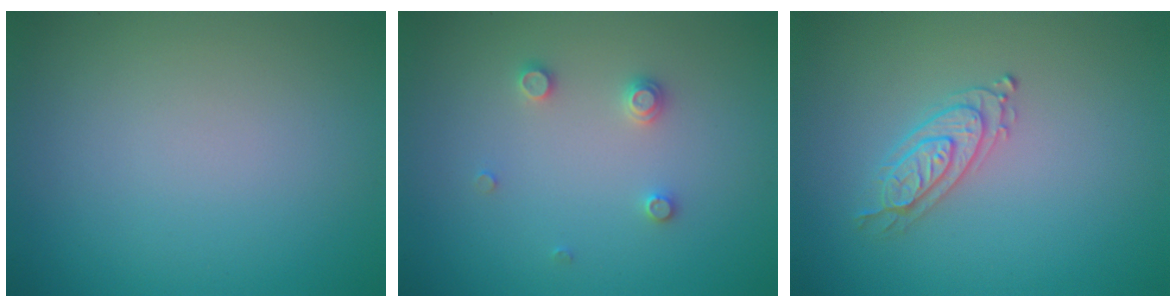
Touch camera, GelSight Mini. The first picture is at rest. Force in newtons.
{"total": 1.5, "press": 1.5, "slide": 0.2}
{"total": 2.1, "press": 2.1, "slide": 0.5}